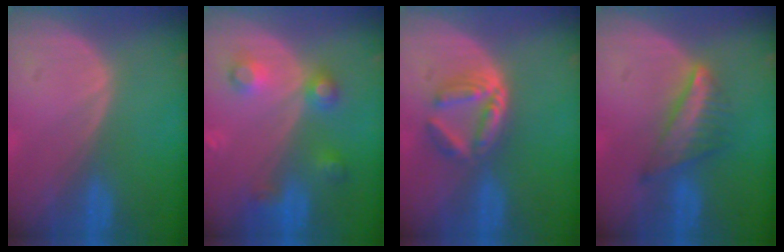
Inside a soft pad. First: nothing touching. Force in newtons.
{"total": 5.1, "press": 5.1, "slide": 0.1}
{"total": 6.2, "press": 5.4, "slide": 3.2}
{"total": 6.5, "press": 5.8, "slide": 2.9}